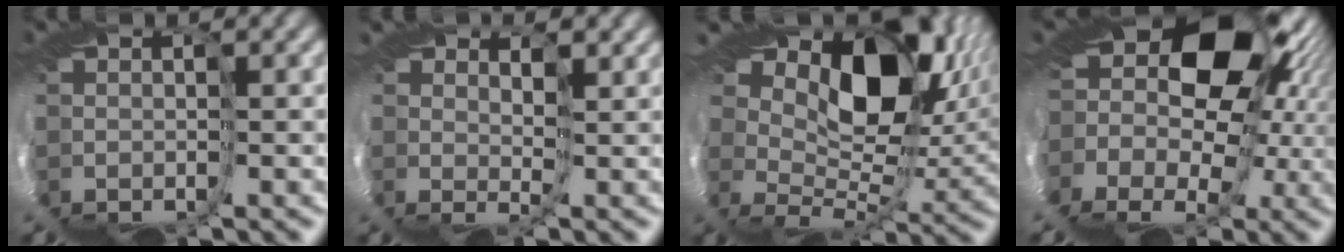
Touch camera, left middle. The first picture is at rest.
{"total": 3.3, "force": [3.1, 0.3, 1.1], "torque": [0.000, 0.012, 0.037]}
{"total": 10.9, "force": [8.0, 3.8, 6.4], "torque": [-0.112, -0.008, 0.155]}
{"total": 13.1, "force": [5.4, 7.4, 9.4], "torque": [-0.156, -0.017, 0.097]}